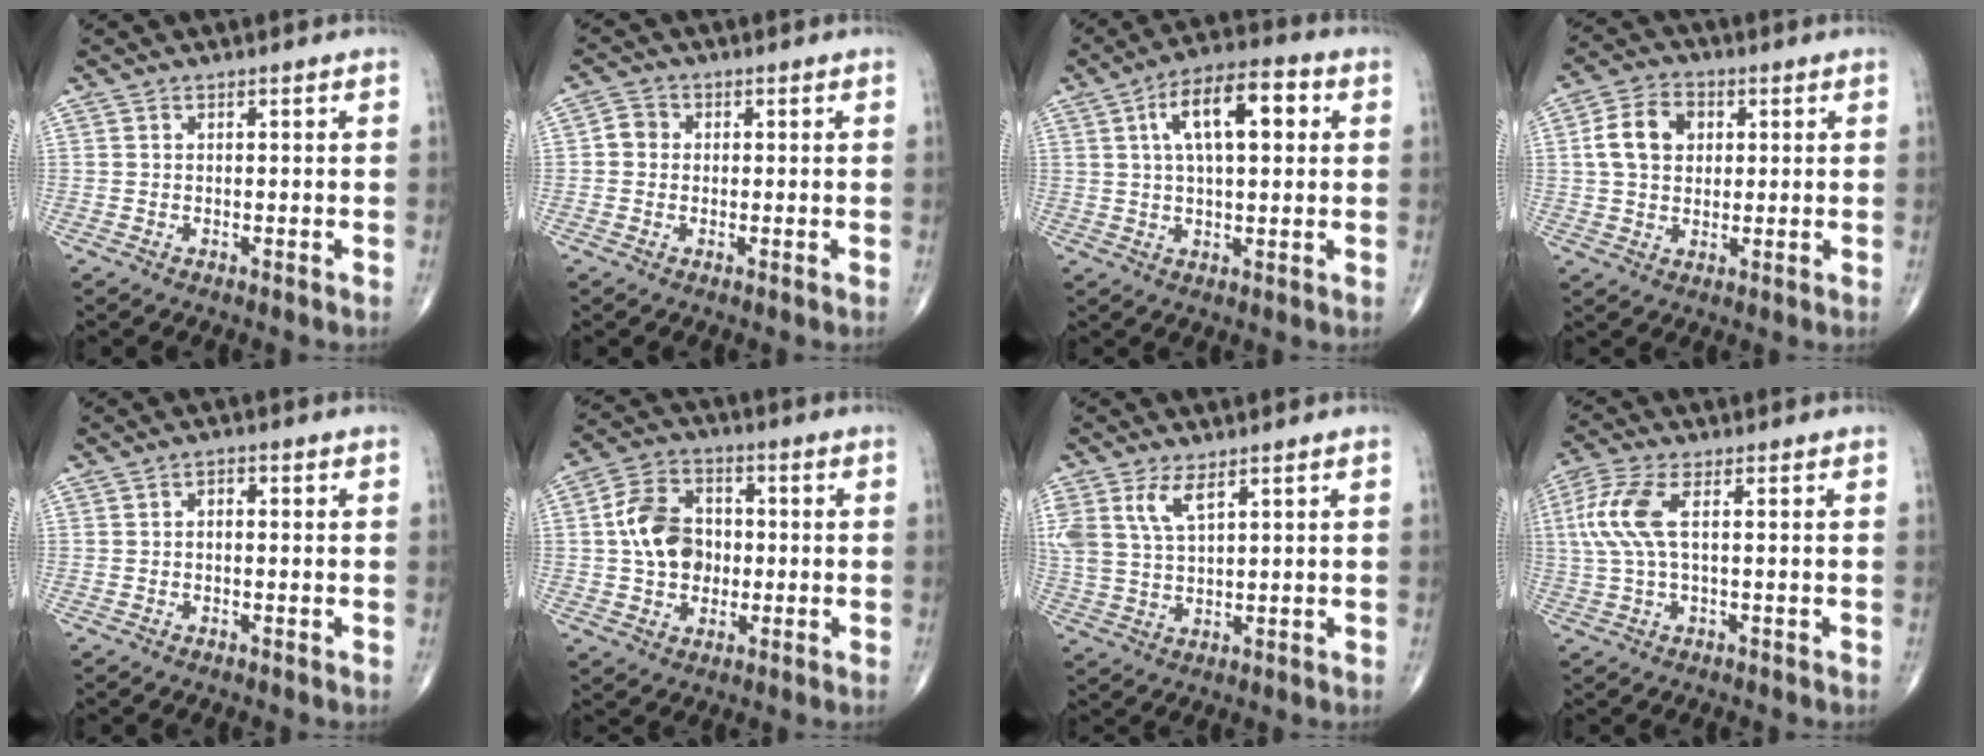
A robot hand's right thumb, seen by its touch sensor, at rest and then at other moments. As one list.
[{"total": 2.9, "force": [-0.1, 2.7, 1.1], "torque": [-0.007, 0.006, -0.008]}, {"total": 12.9, "force": [3.5, 5.5, 11.1], "torque": [-0.171, 0.015, 0.050]}, {"total": 9.2, "force": [1.8, 6.9, 5.8], "torque": [-0.090, 0.009, 0.027]}, {"total": 1.2, "force": [0.0, 0.7, 1.0], "torque": [-0.007, 0.003, -0.006]}, {"total": 11.4, "force": [0.0, 8.7, 7.4], "torque": [-0.113, 0.021, -0.005]}, {"total": 6.9, "force": [3.6, 3.0, 5.1], "torque": [-0.110, -0.008, 0.080]}, {"total": 8.2, "force": [1.4, 3.0, 7.5], "torque": [-0.206, 0.018, 0.026]}]